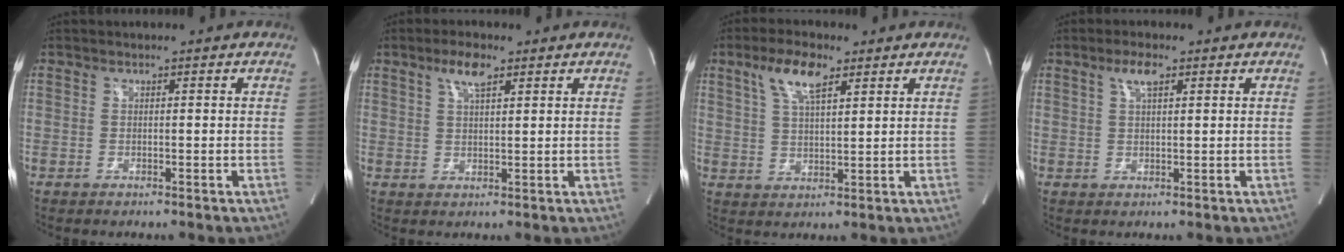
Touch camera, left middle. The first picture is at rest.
{"total": 4.1, "force": [2.4, 1.0, 3.2], "torque": [-0.066, 0.006, 0.046]}
{"total": 7.1, "force": [3.9, 2.0, 5.5], "torque": [-0.114, 0.010, 0.076]}
{"total": 3.1, "force": [1.6, 0.8, 2.6], "torque": [-0.052, 0.006, 0.032]}